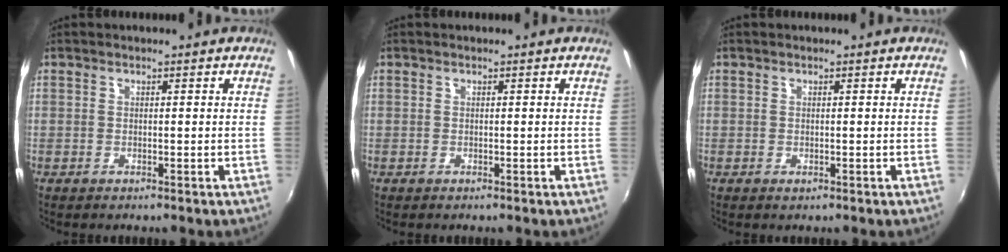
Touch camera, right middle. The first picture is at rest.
{"total": 0.0}
{"total": 0.0}